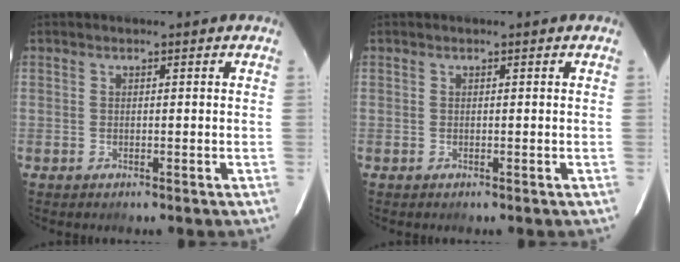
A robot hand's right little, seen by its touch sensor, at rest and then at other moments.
{"total": 0.0}